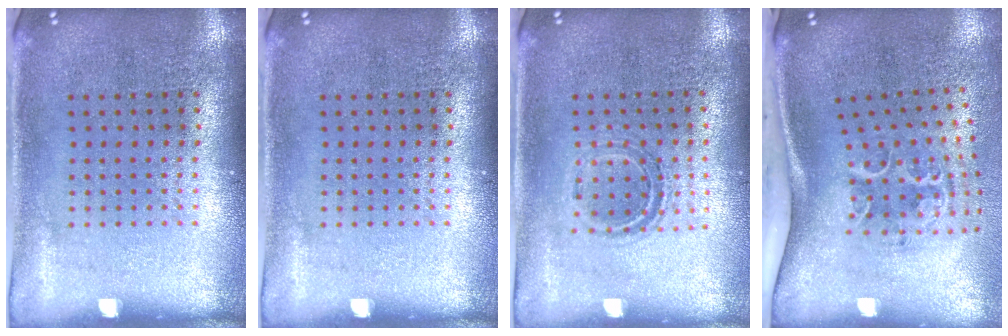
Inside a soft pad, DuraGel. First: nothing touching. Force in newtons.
{"total": 0.0}
{"total": 1.1, "press": 1.0, "slide": 0.5}
{"total": 2.2, "press": 1.3, "slide": 1.7}